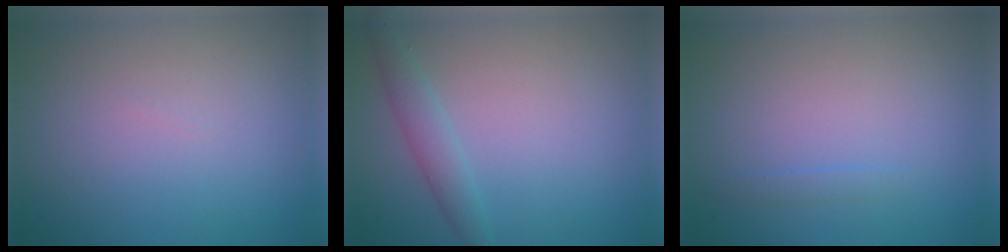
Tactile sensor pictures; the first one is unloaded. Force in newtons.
{"total": 2.0, "press": 2.0, "slide": 0.3}
{"total": 0.6, "press": 0.6, "slide": 0.1}